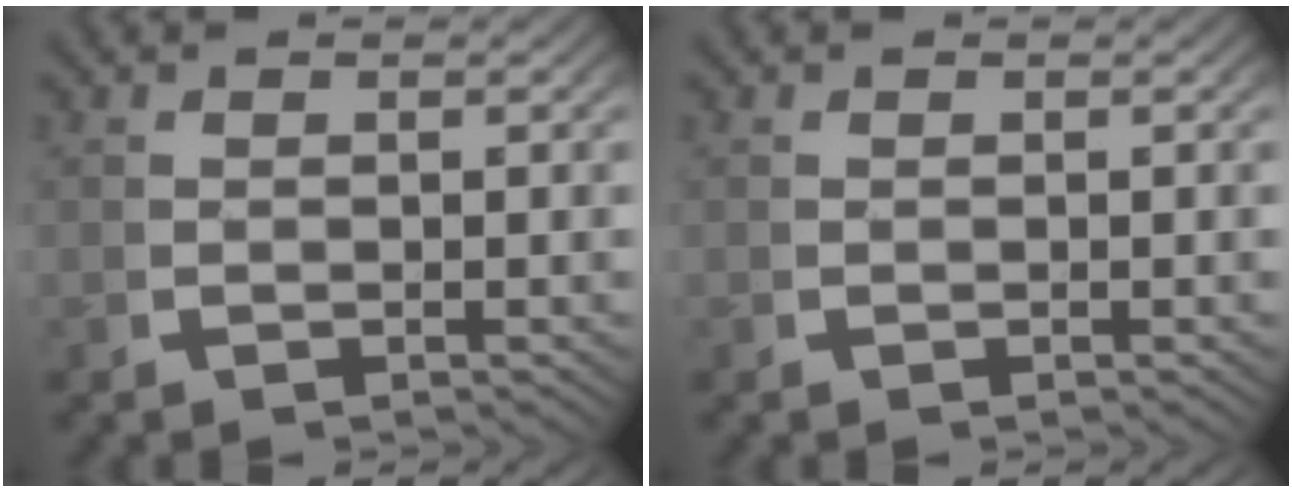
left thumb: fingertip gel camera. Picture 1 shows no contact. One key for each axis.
{"total": 0.0}